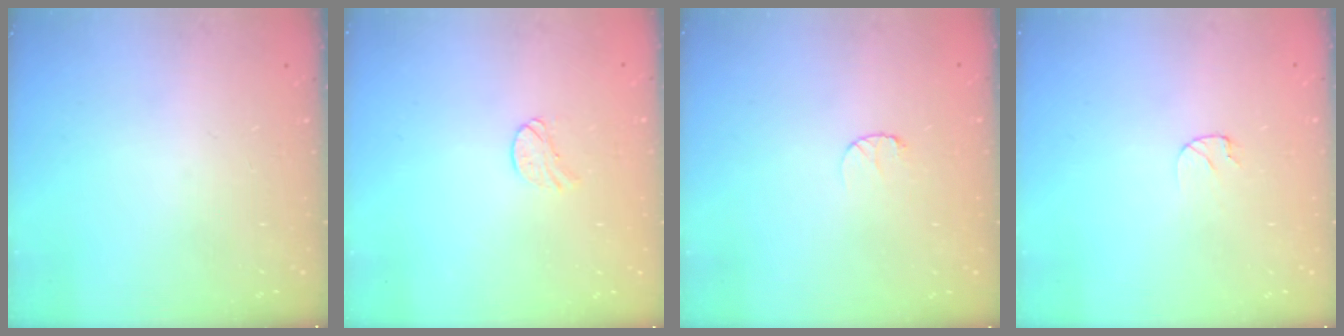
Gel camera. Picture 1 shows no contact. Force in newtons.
{"total": 5.8, "press": 5.8, "slide": 0.5}
{"total": 3.1, "press": 3.1, "slide": 0.3}
{"total": 4.8, "press": 4.8, "slide": 0.3}